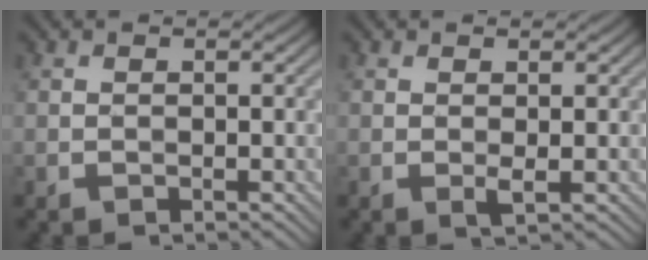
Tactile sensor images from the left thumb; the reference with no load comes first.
{"total": 1.0, "force": [0.2, 0.2, 0.9], "torque": [-0.021, -0.003, 0.005]}